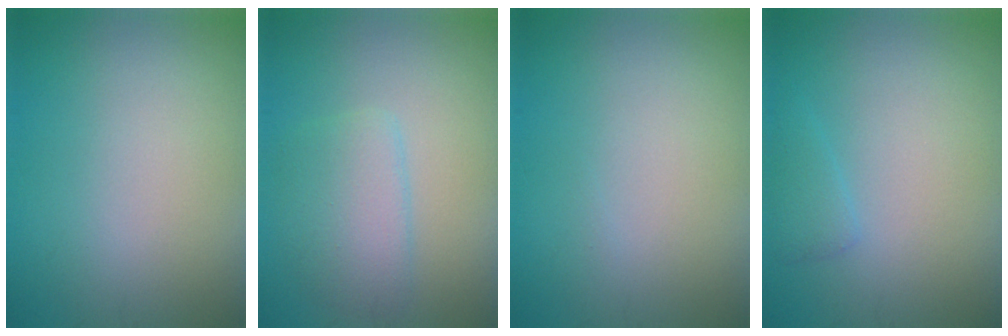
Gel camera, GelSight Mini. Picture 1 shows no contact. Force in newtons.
{"total": 3.3, "press": 3.3, "slide": 0.1}
{"total": 0.0}
{"total": 1.4, "press": 1.4, "slide": 0.1}